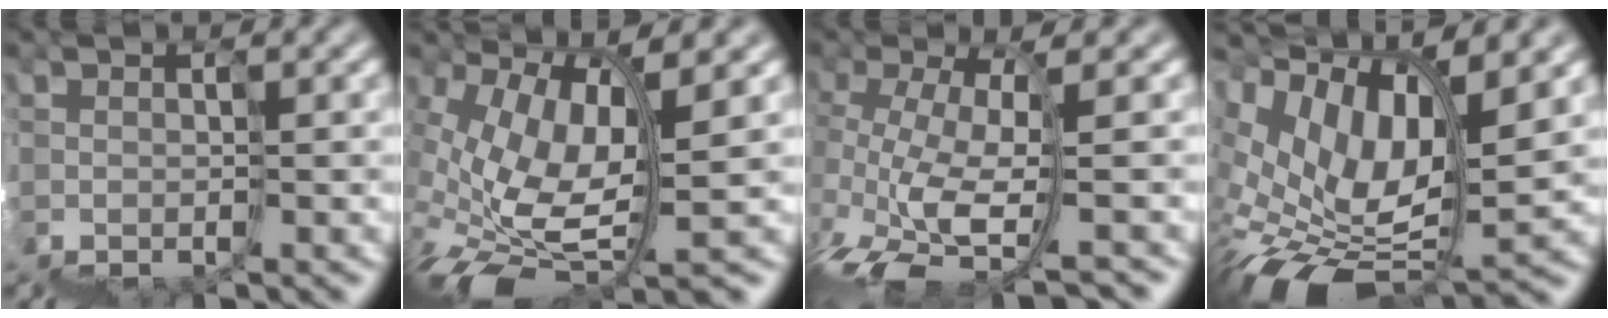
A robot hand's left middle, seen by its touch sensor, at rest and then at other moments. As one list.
[{"total": 6.1, "force": [-0.2, 2.1, 5.7], "torque": [-0.141, 0.002, 0.009]}, {"total": 4.4, "force": [-1.8, 0.6, 3.9], "torque": [-0.080, 0.005, -0.024]}, {"total": 7.2, "force": [2.0, 3.7, 5.8], "torque": [-0.123, 0.013, 0.044]}]